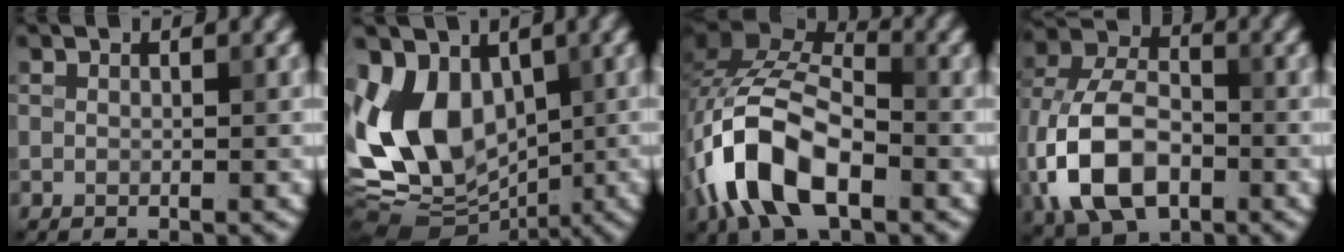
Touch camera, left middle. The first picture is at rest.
{"total": 11.5, "force": [0.1, 8.3, 8.0], "torque": [-0.162, -0.004, -0.008]}
{"total": 11.1, "force": [-4.5, 5.8, 8.3], "torque": [-0.163, 0.012, -0.097]}
{"total": 10.6, "force": [-3.0, 6.7, 7.7], "torque": [-0.173, 0.000, -0.072]}